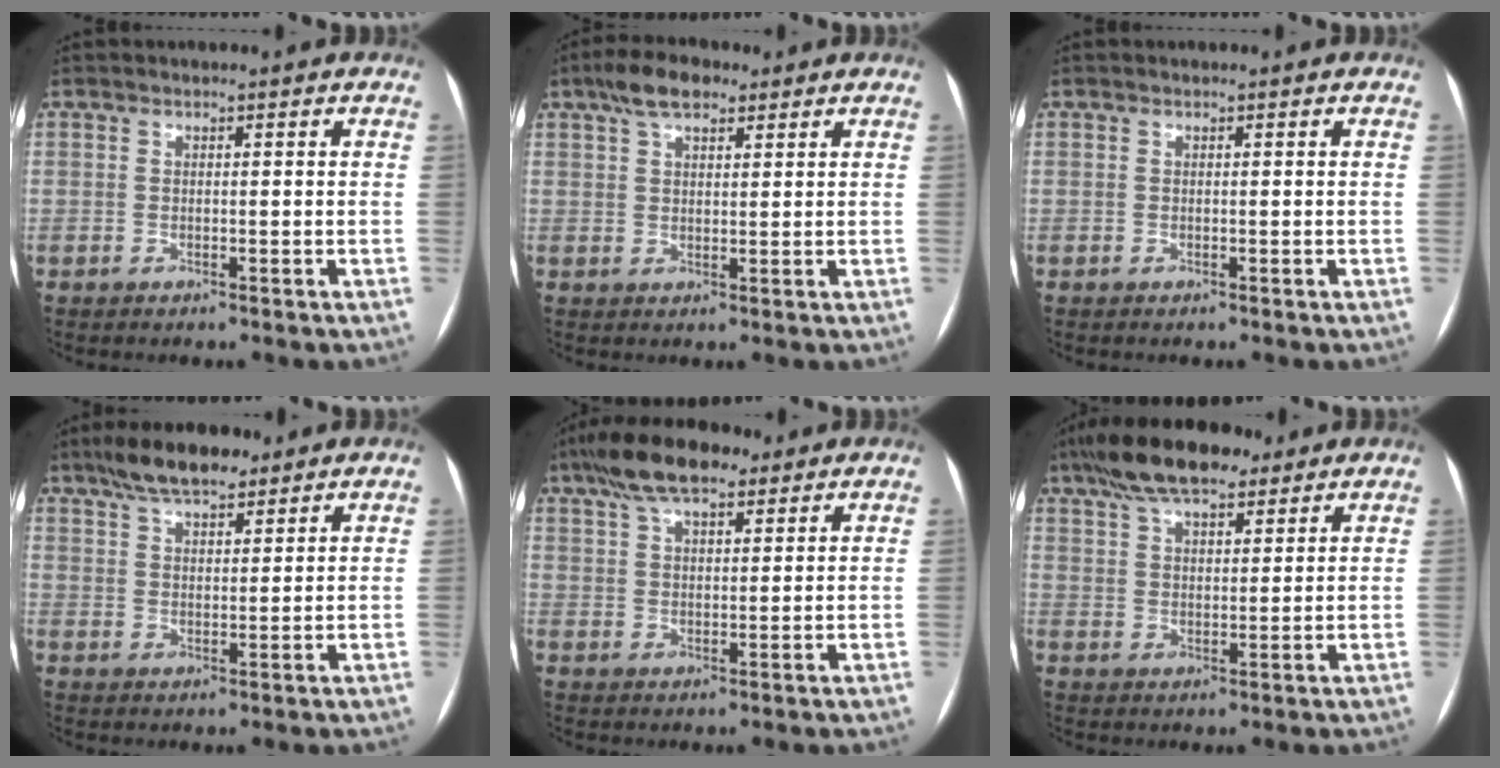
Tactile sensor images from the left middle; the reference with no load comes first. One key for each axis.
{"total": 6.0, "fx": 3.9, "fy": 2.5, "fz": 3.8, "tx": -0.071, "ty": 0.021, "tz": 0.068}
{"total": 0.0}
{"total": 8.2, "fx": 6.3, "fy": 2.6, "fz": 4.6, "tx": -0.085, "ty": 0.016, "tz": 0.109}
{"total": 10.1, "fx": 7.0, "fy": 3.5, "fz": 6.4, "tx": -0.123, "ty": 0.028, "tz": 0.123}
{"total": 12.3, "fx": 9.0, "fy": 4.1, "fz": 7.3, "tx": -0.141, "ty": 0.035, "tz": 0.157}